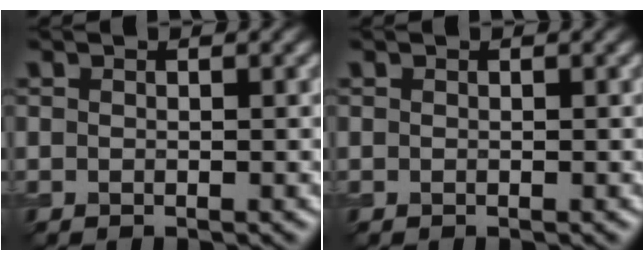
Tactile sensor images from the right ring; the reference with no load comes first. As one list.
[{"total": 0.0}]